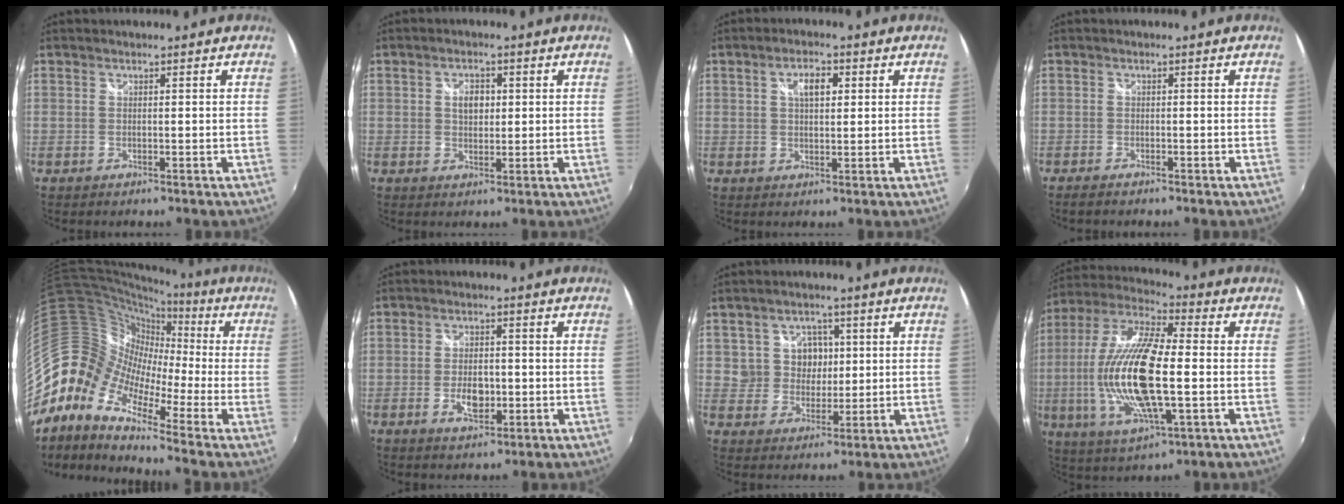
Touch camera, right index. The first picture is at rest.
{"total": 3.8, "force": [0.7, 2.6, 2.7], "torque": [-0.040, 0.006, 0.012]}
{"total": 4.4, "force": [1.4, 2.1, 3.6], "torque": [-0.060, 0.010, 0.024]}
{"total": 2.0, "force": [-1.8, 0.4, 0.7], "torque": [-0.020, -0.011, -0.034]}
{"total": 14.2, "force": [-5.1, 9.6, 9.1], "torque": [-0.162, 0.015, -0.136]}
{"total": 5.6, "force": [-1.5, 3.1, 4.4], "torque": [-0.086, -0.003, -0.024]}
{"total": 6.2, "force": [1.5, 5.8, 1.6], "torque": [-0.029, 0.015, 0.032]}
{"total": 20.9, "force": [-2.0, 6.8, 19.7], "torque": [-0.388, -0.010, -0.039]}